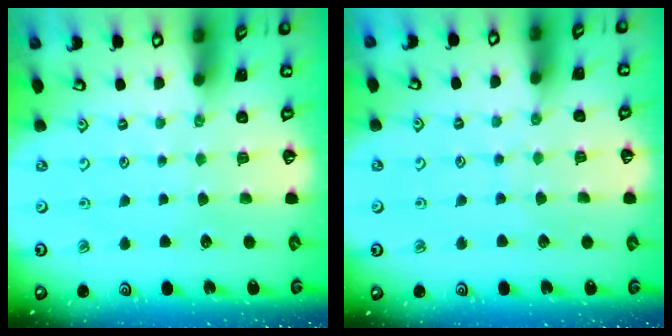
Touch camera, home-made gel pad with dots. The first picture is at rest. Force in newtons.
{"total": 4.5, "press": 4.5, "slide": 0.4}